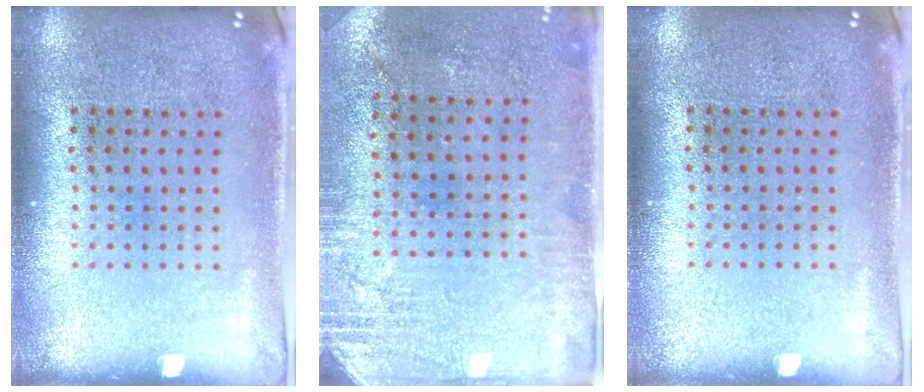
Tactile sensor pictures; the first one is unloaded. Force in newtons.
{"total": 2.7, "press": 2.3, "slide": 1.4}
{"total": 0.0}